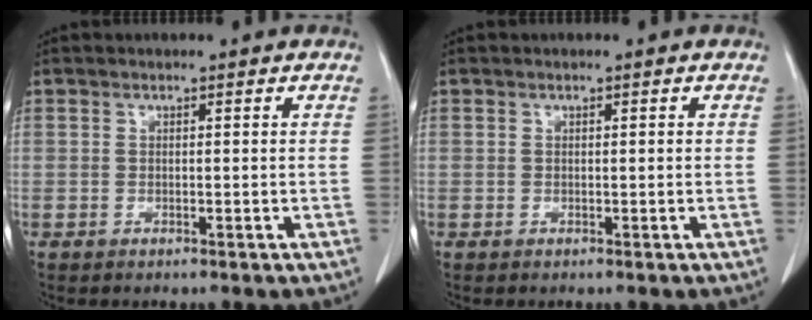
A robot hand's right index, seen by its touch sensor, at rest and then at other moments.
{"total": 0.0}